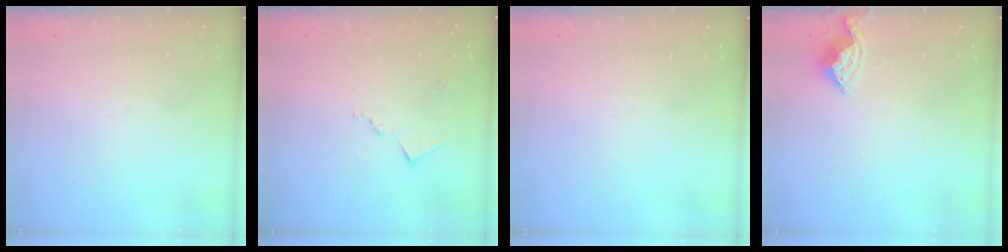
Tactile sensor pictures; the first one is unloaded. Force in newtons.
{"total": 8.9, "press": 8.9, "slide": 0.4}
{"total": 0.0}
{"total": 6.4, "press": 6.4, "slide": 0.6}